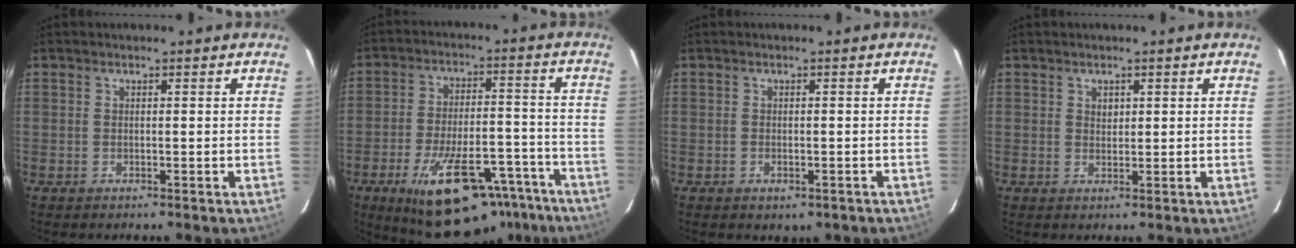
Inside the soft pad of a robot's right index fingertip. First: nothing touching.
{"total": 23.0, "force": [-15.4, 9.2, 14.3], "torque": [-0.230, -0.002, -0.207]}
{"total": 2.3, "force": [-1.0, 1.5, 1.4], "torque": [-0.024, -0.003, -0.008]}
{"total": 1.4, "force": [0.6, 1.2, 0.5], "torque": [-0.005, 0.004, 0.011]}